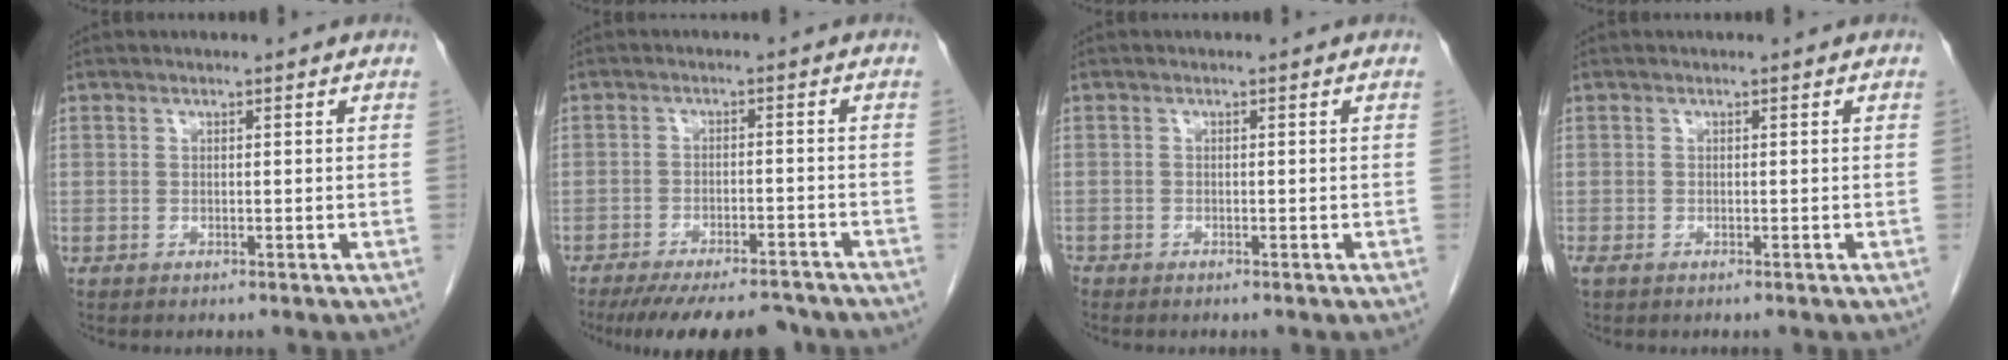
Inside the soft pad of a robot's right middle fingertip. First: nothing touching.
{"total": 14.1, "force": [-12.3, 3.4, 5.9], "torque": [-0.105, -0.012, -0.170]}
{"total": 0.6, "force": [-0.6, 0.2, 0.1], "torque": [-0.004, 0.000, -0.011]}
{"total": 0.8, "force": [-0.5, 0.4, 0.5], "torque": [-0.013, -0.002, -0.009]}